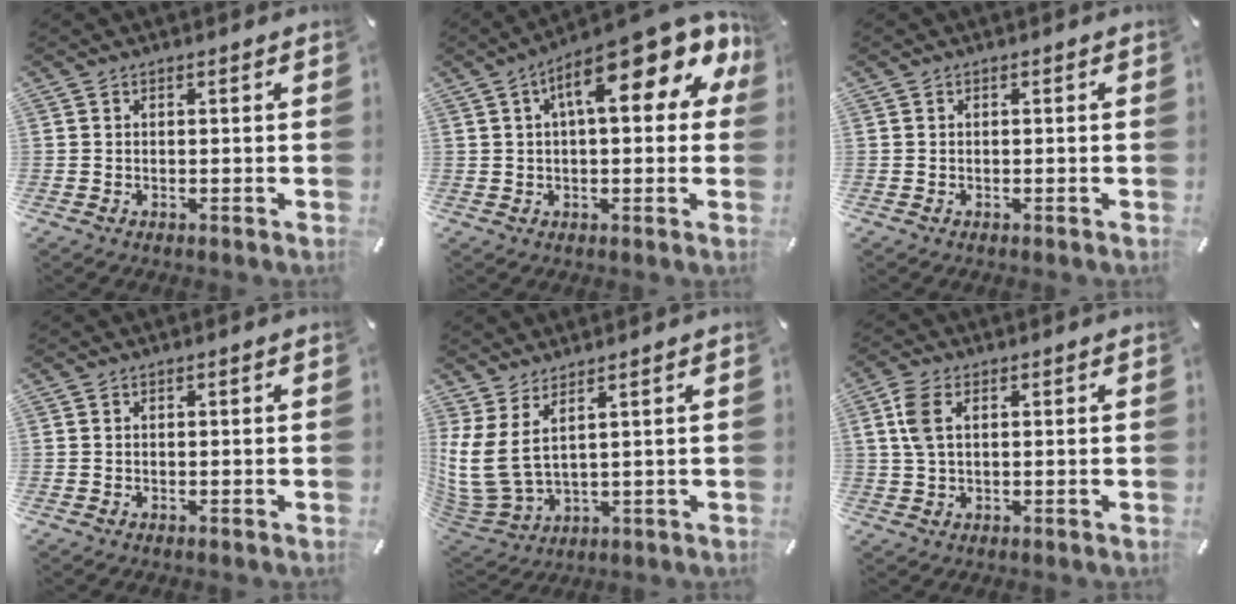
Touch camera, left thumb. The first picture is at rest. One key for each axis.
{"total": 16.8, "fx": 7.5, "fy": 5.9, "fz": 13.8, "tx": -0.204, "ty": -0.036, "tz": 0.118}
{"total": 0.0}
{"total": 0.0}
{"total": 8.5, "fx": 3.1, "fy": 4.0, "fz": 6.7, "tx": -0.175, "ty": -0.036, "tz": 0.059}
{"total": 5.4, "fx": 1.2, "fy": 2.9, "fz": 4.4, "tx": -0.113, "ty": 0.002, "tz": 0.015}